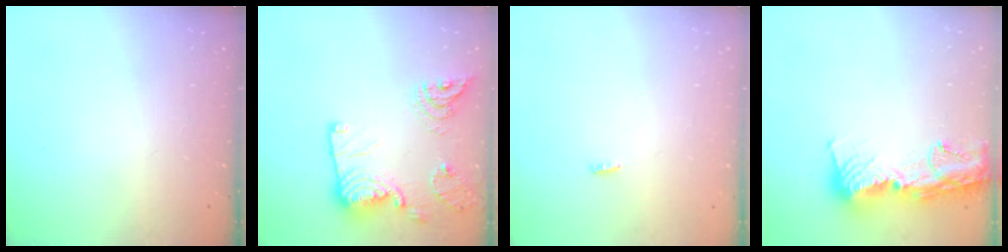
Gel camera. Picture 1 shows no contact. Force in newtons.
{"total": 19.2, "press": 19.2, "slide": 1.1}
{"total": 2.3, "press": 2.1, "slide": 0.8}
{"total": 15.6, "press": 15.5, "slide": 1.6}